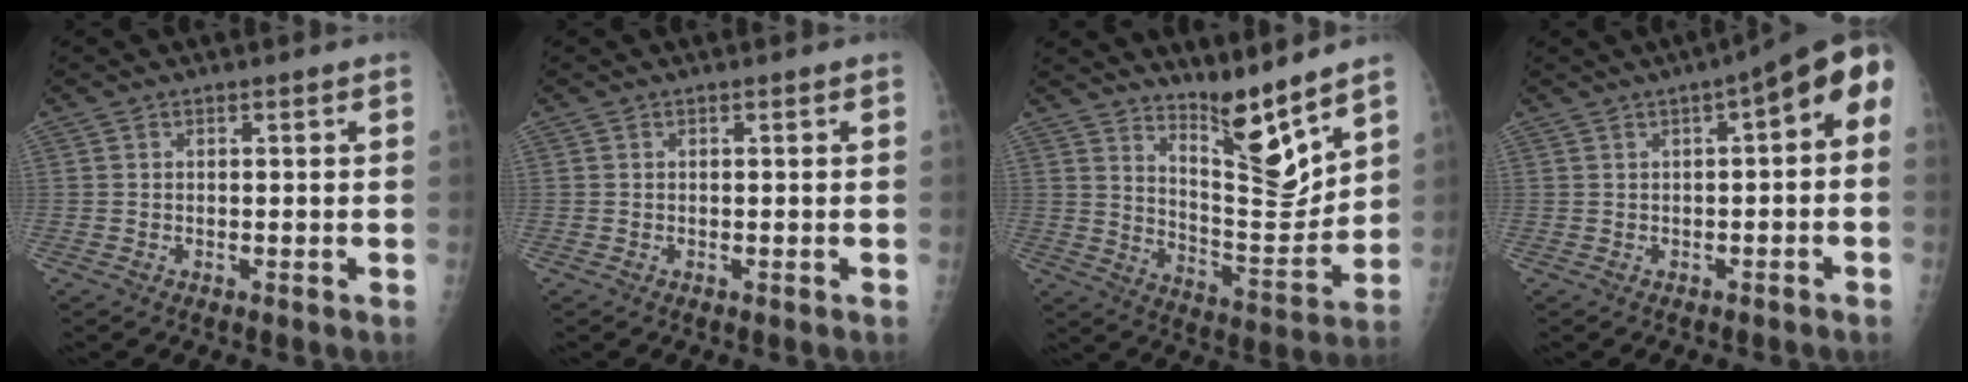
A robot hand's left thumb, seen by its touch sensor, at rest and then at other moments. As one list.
[{"total": 0.0}, {"total": 11.9, "force": [9.4, 1.9, 7.0], "torque": [-0.083, -0.094, 0.167]}, {"total": 9.3, "force": [1.4, 3.6, 8.4], "torque": [-0.096, 0.038, 0.007]}]